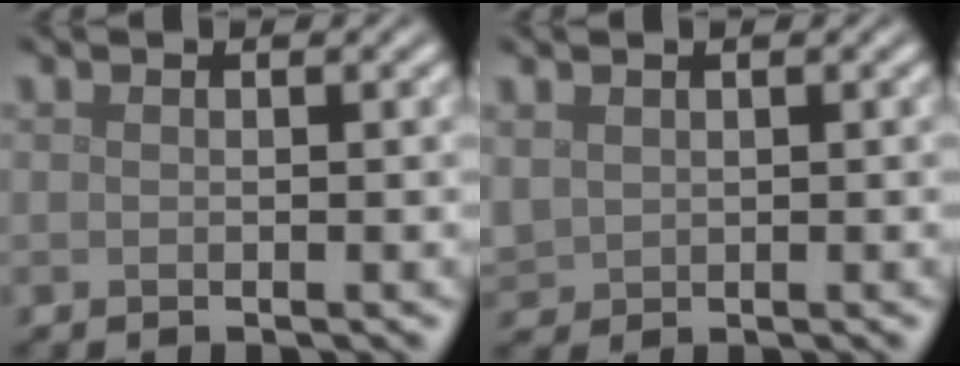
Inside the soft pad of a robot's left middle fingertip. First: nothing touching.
{"total": 1.5, "force": [0.6, 1.4, 0.4], "torque": [-0.017, -0.005, 0.017]}